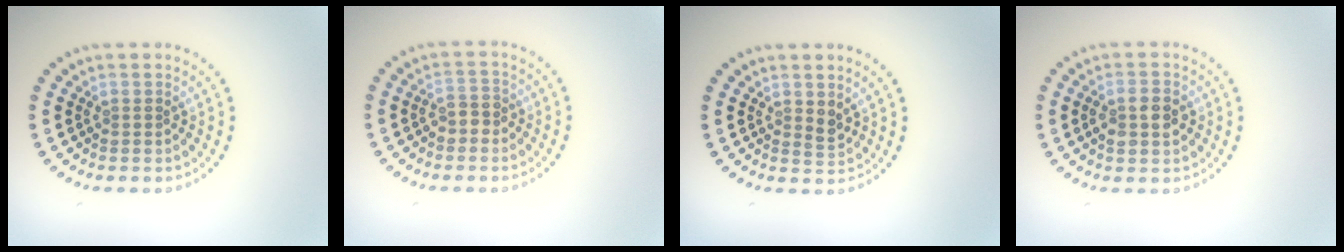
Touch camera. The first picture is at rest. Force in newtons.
{"total": 1.7, "press": 1.6, "slide": 0.6}
{"total": 1.1, "press": 1.0, "slide": 0.5}
{"total": 2.4, "press": 2.4, "slide": 0.2}